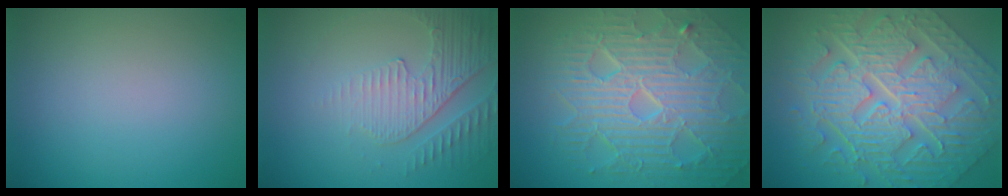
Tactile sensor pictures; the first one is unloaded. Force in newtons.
{"total": 4.2, "press": 3.0, "slide": 2.9}
{"total": 10.3, "press": 6.6, "slide": 7.9}
{"total": 11.2, "press": 7.7, "slide": 8.2}